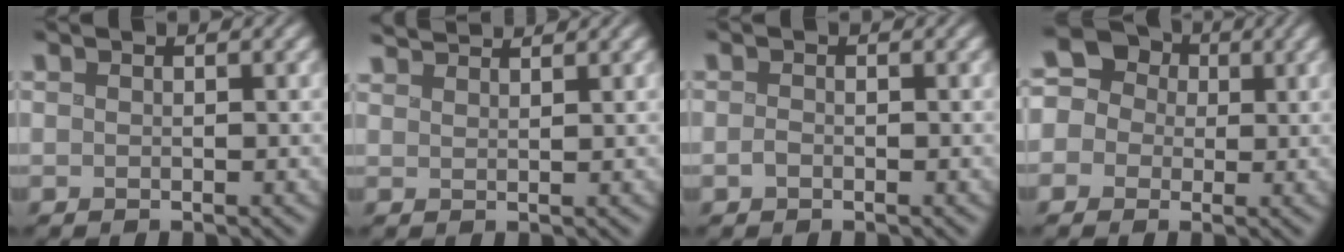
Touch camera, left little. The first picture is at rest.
{"total": 2.7, "force": [2.5, 0.3, 0.7], "torque": [-0.007, 0.007, 0.039]}
{"total": 0.7, "force": [-0.3, 0.4, 0.4], "torque": [-0.011, 0.000, -0.007]}
{"total": 10.5, "force": [1.3, 9.7, 3.9], "torque": [-0.086, 0.048, -0.018]}